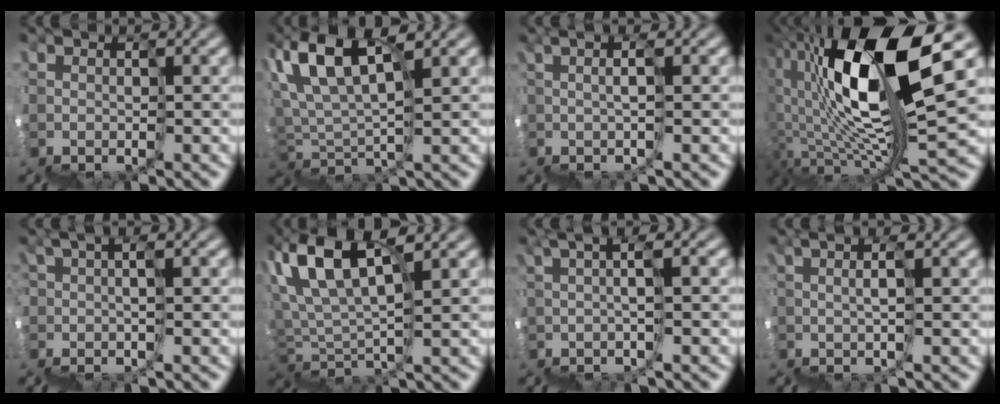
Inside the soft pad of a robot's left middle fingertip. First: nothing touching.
{"total": 5.2, "force": [5.0, -1.0, 1.1], "torque": [-0.032, 0.050, 0.083]}
{"total": 2.2, "force": [1.3, -1.8, 0.1], "torque": [0.030, 0.026, 0.032]}
{"total": 9.4, "force": [3.5, -0.3, 8.7], "torque": [-0.153, 0.042, 0.064]}
{"total": 1.0, "force": [0.4, -0.8, 0.4], "torque": [-0.005, 0.008, 0.016]}
{"total": 5.5, "force": [5.2, -1.0, 1.6], "torque": [-0.043, 0.052, 0.088]}
{"total": 2.1, "force": [1.0, -1.6, 1.0], "torque": [0.010, 0.028, 0.033]}
{"total": 2.4, "force": [1.6, -1.8, 0.1], "torque": [0.029, 0.027, 0.038]}